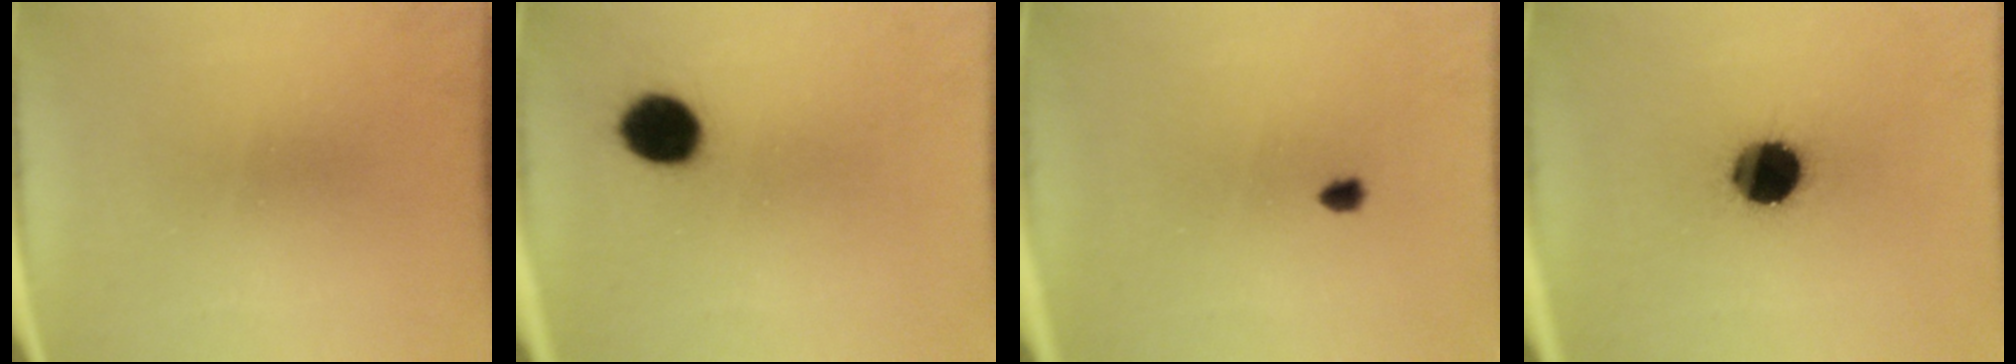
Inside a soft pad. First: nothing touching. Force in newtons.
{"total": 8.0}
{"total": 1.1}
{"total": 14.1}